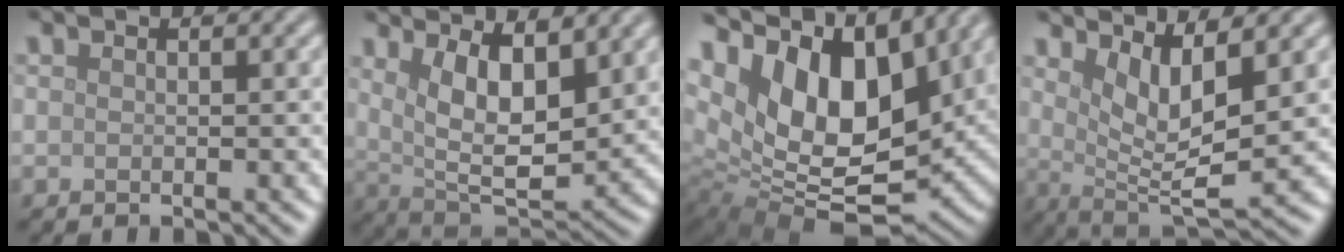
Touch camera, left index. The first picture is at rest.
{"total": 8.7, "force": [3.6, 3.4, 7.2], "torque": [-0.125, -0.013, 0.065]}
{"total": 15.7, "force": [6.1, 8.9, 11.4], "torque": [-0.220, 0.027, 0.104]}
{"total": 5.6, "force": [2.3, 1.5, 4.9], "torque": [-0.084, -0.010, 0.043]}